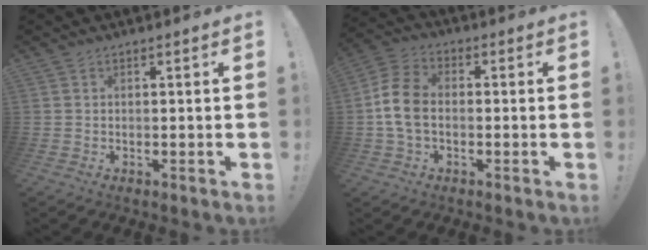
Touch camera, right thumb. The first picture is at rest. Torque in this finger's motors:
{"motor_torque": [0.06, 0.40, 0.09, 0.08, 0.06]}